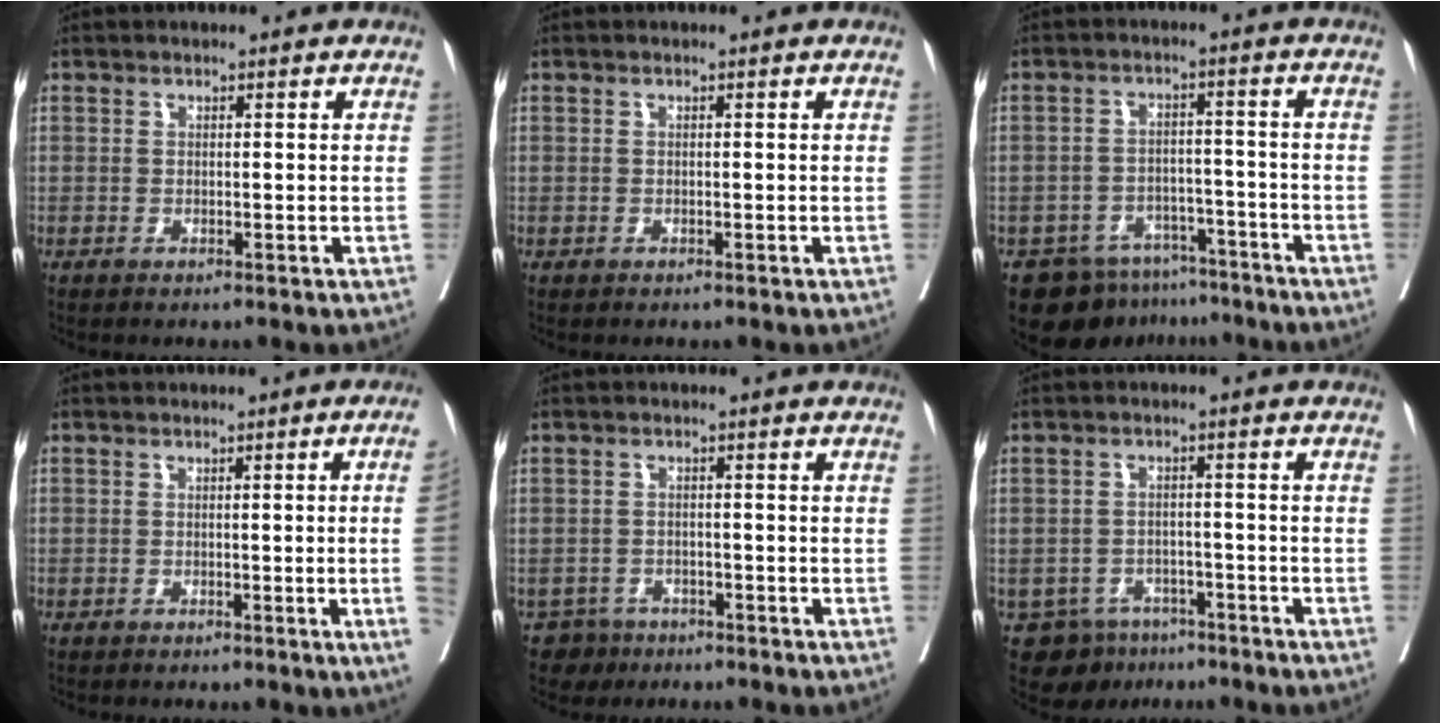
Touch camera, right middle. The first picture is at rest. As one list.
[{"total": 0.0}, {"total": 9.2, "force": [-7.3, 5.2, 2.0], "torque": [-0.023, 0.015, -0.104]}, {"total": 4.3, "force": [-0.7, -1.5, 4.0], "torque": [-0.042, -0.008, -0.011]}, {"total": 3.3, "force": [-2.3, 2.3, -0.5], "torque": [0.009, 0.006, -0.037]}, {"total": 6.7, "force": [-4.6, 4.8, 1.3], "torque": [-0.015, 0.006, -0.060]}]